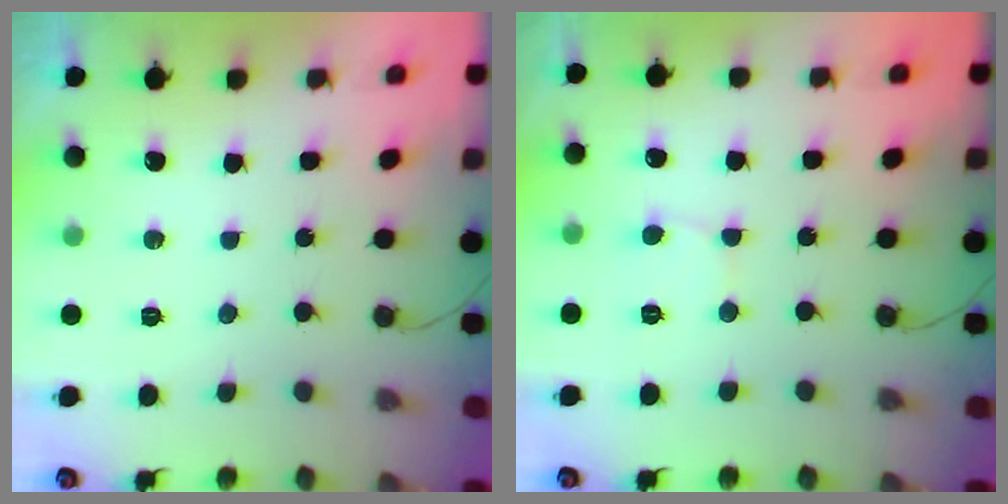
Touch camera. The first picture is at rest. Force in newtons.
{"total": 2.1, "press": 2.1, "slide": 0.2}